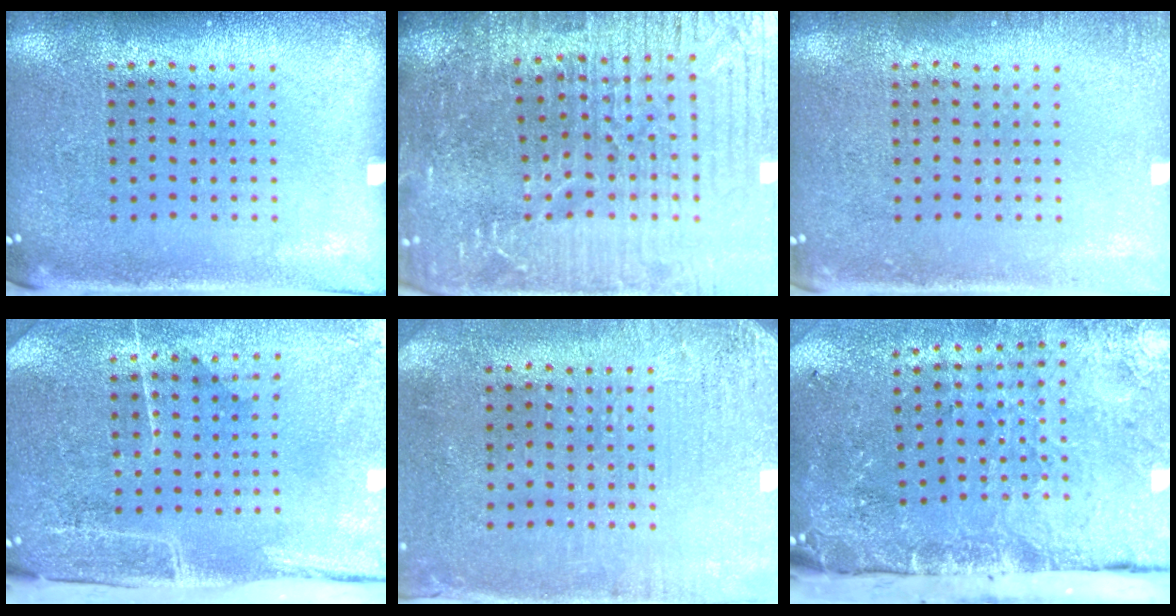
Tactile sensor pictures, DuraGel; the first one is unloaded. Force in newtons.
{"total": 5.8, "press": 5.2, "slide": 2.6}
{"total": 1.1, "press": 1.0, "slide": 0.2}
{"total": 4.7, "press": 3.8, "slide": 2.8}
{"total": 3.1, "press": 2.5, "slide": 1.8}
{"total": 4.9, "press": 3.6, "slide": 3.3}